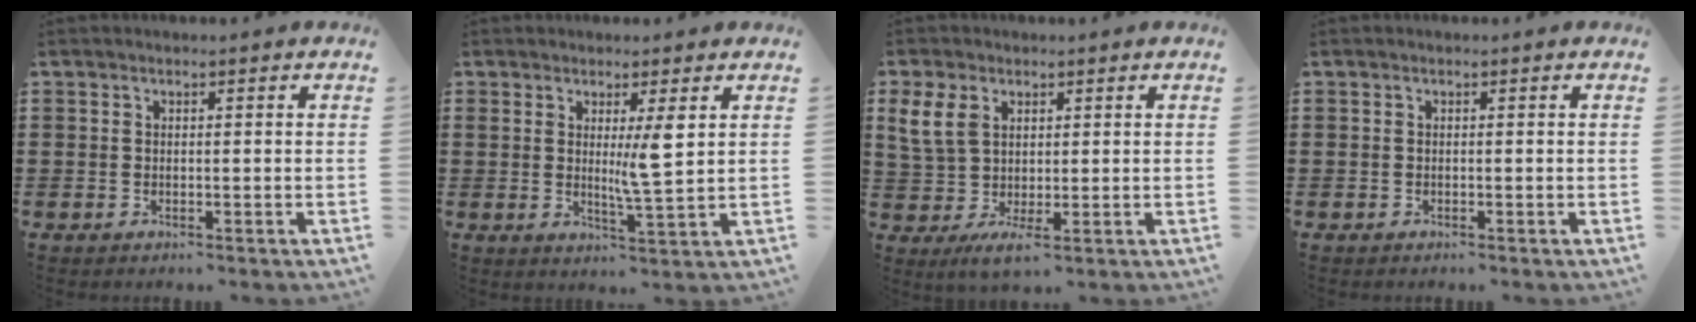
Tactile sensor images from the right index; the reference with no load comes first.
{"total": 5.0, "force": [1.8, 0.1, 4.7], "torque": [-0.086, -0.009, 0.026]}
{"total": 6.6, "force": [1.0, 4.1, 5.0], "torque": [-0.120, 0.005, 0.020]}
{"total": 0.0}